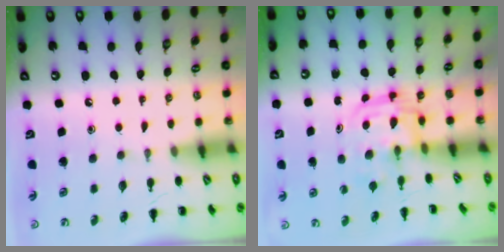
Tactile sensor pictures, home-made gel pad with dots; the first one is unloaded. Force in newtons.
{"total": 3.0, "press": 3.0, "slide": 0.4}